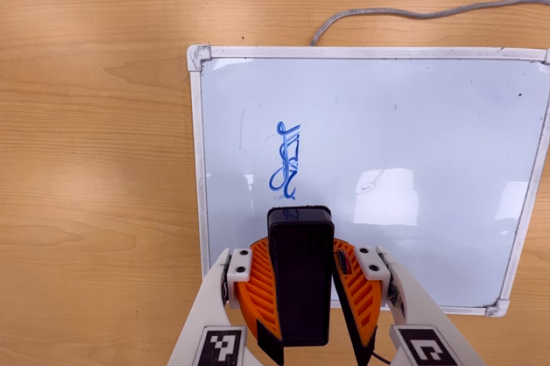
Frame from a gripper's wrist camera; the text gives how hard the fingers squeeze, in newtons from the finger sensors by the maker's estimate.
{"total": 10.8, "left": 10.4, "right": 11.3}